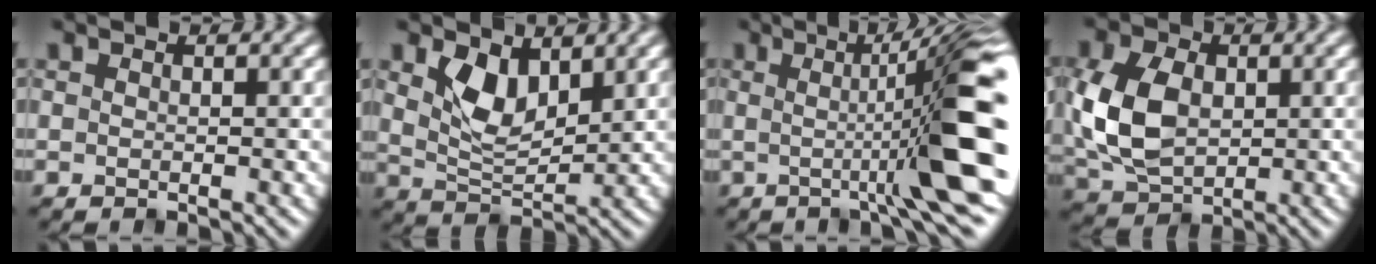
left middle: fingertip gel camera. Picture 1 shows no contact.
{"total": 3.9, "force": [1.8, 2.0, 2.9], "torque": [-0.065, -0.007, 0.036]}
{"total": 10.8, "force": [-0.1, 1.3, 10.7], "torque": [-0.135, 0.001, -0.002]}
{"total": 7.4, "force": [0.2, 5.3, 5.2], "torque": [-0.139, 0.002, 0.004]}